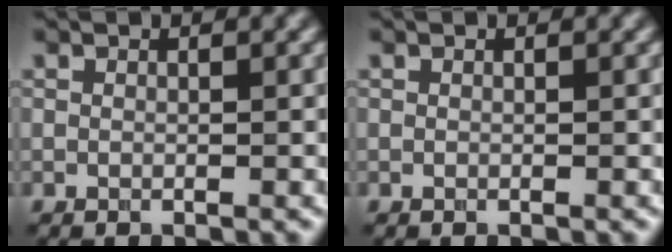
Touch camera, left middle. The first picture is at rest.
{"total": 0.0}